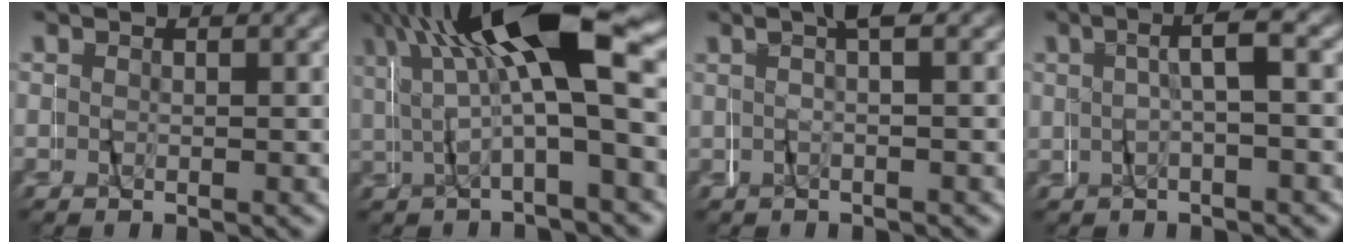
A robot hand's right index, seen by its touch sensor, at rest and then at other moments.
{"total": 10.7, "force": [3.7, 3.1, 9.6], "torque": [-0.155, 0.040, 0.051]}
{"total": 1.1, "force": [0.1, -0.6, 0.9], "torque": [-0.020, 0.011, -0.001]}
{"total": 2.0, "force": [0.2, -0.1, 2.0], "torque": [-0.035, 0.014, 0.003]}